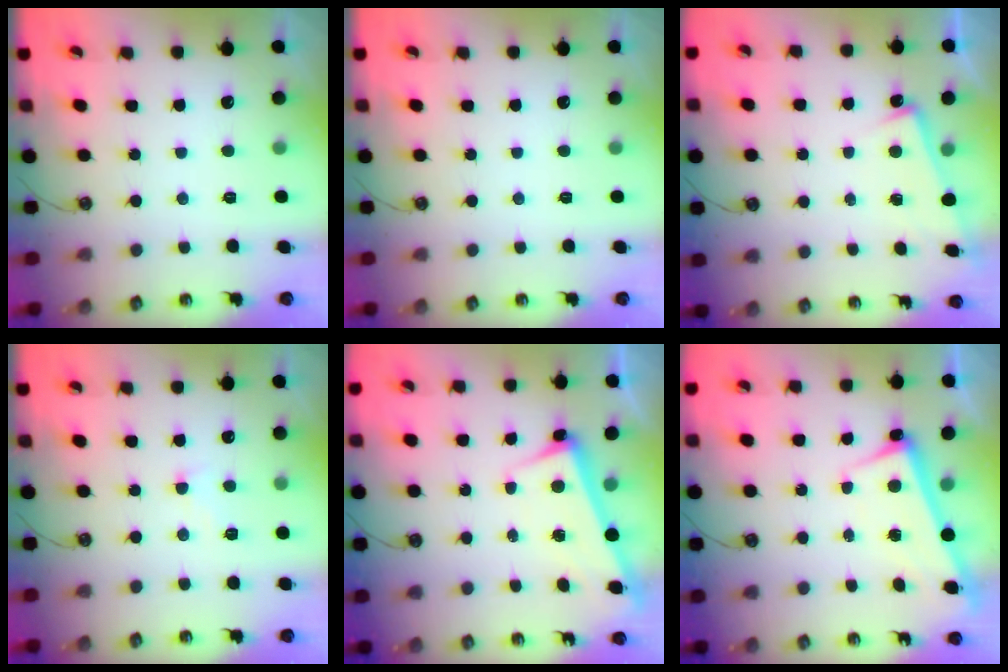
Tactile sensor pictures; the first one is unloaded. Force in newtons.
{"total": 0.0}
{"total": 6.8, "press": 6.8, "slide": 0.5}
{"total": 0.9, "press": 0.7, "slide": 0.5}
{"total": 2.6, "press": 2.5, "slide": 0.7}
{"total": 2.7, "press": 2.7, "slide": 0.4}